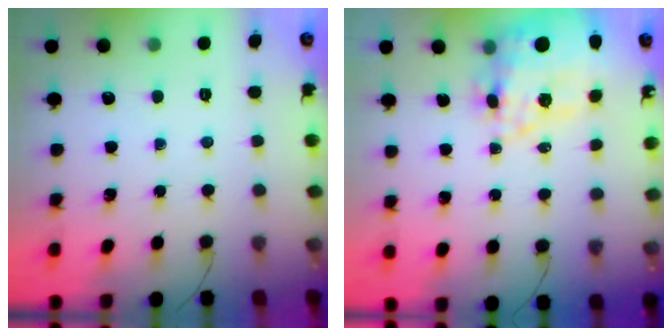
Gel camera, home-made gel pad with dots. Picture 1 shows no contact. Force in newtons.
{"total": 12.2, "press": 11.6, "slide": 3.7}